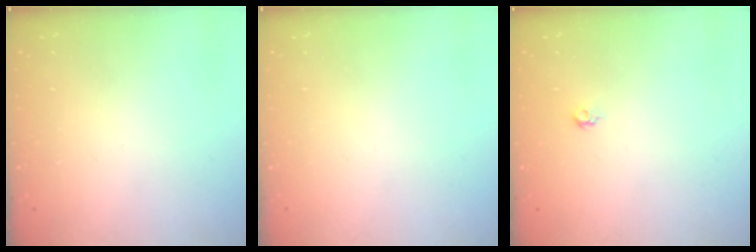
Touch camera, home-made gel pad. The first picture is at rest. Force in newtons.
{"total": 0.0}
{"total": 3.7, "press": 3.6, "slide": 0.7}